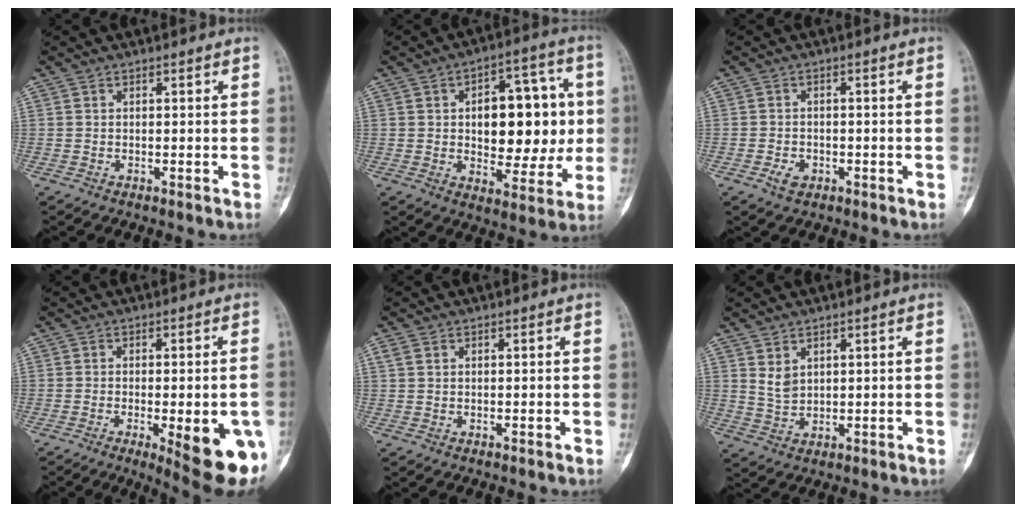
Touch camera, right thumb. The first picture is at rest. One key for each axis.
{"total": 18.2, "fx": 1.3, "fy": 10.3, "fz": 14.9, "tx": -0.154, "ty": 0.016, "tz": 0.023}
{"total": 2.6, "fx": -1.1, "fy": 1.9, "fz": 1.4, "tx": -0.019, "ty": 0.004, "tz": -0.015}
{"total": 14.7, "fx": -4.7, "fy": 4.4, "fz": 13.2, "tx": -0.128, "ty": -0.001, "tz": -0.043}
{"total": 1.3, "fx": 0.6, "fy": 0.9, "fz": 0.8, "tx": -0.018, "ty": 0.007, "tz": 0.014}
{"total": 3.6, "fx": 1.7, "fy": 2.4, "fz": 2.1, "tx": -0.031, "ty": -0.015, "tz": 0.043}